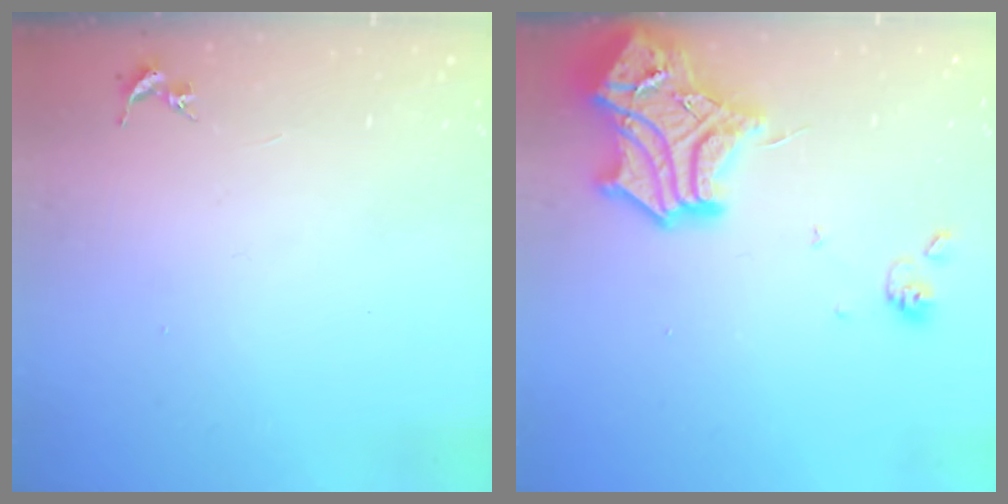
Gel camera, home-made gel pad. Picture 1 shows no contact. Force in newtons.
{"total": 19.1, "press": 19.0, "slide": 1.6}